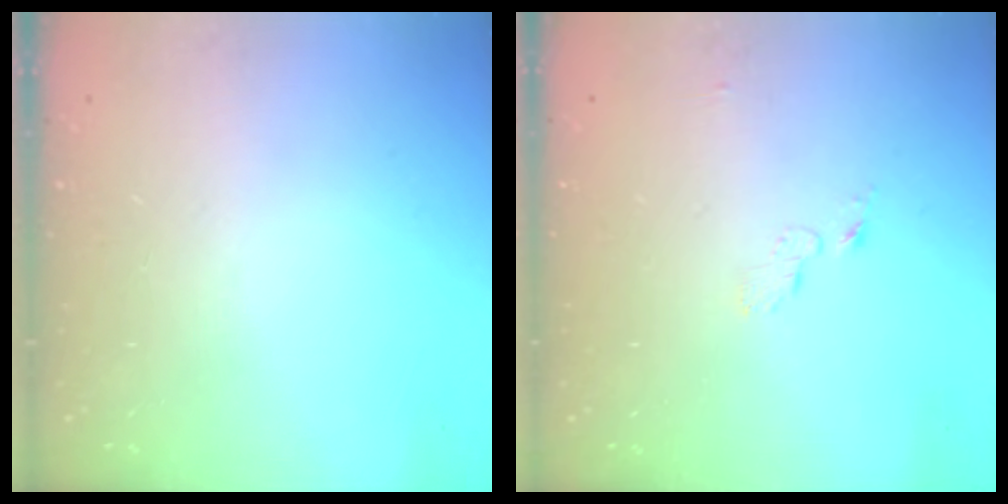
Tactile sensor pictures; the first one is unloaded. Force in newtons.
{"total": 3.7, "press": 3.6, "slide": 0.4}